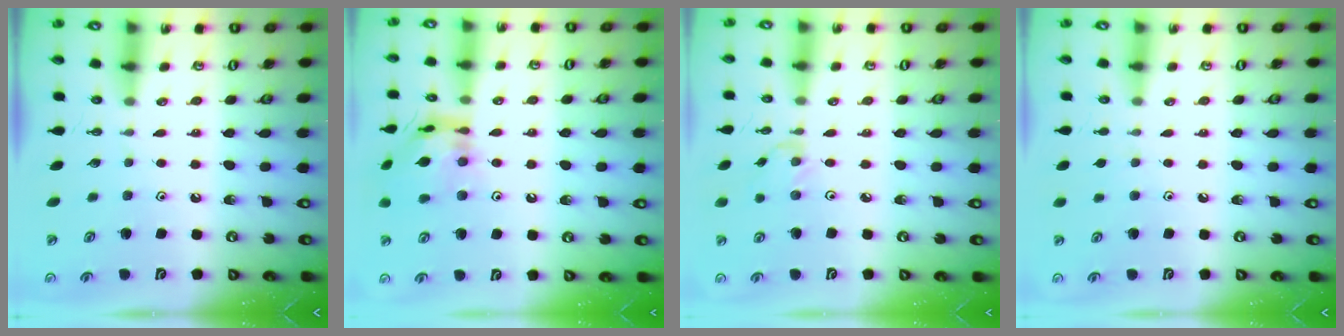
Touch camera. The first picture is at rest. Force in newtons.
{"total": 14.9, "press": 14.8, "slide": 1.5}
{"total": 1.5, "press": 1.5, "slide": 0.3}
{"total": 2.8, "press": 2.7, "slide": 0.5}